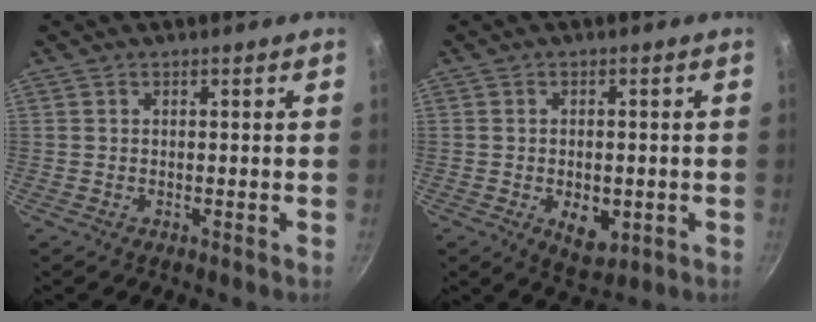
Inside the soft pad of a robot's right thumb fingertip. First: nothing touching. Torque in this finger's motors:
{"motor_torque": [-0.39, 0.47, -0.12, 0.05, 0.00]}